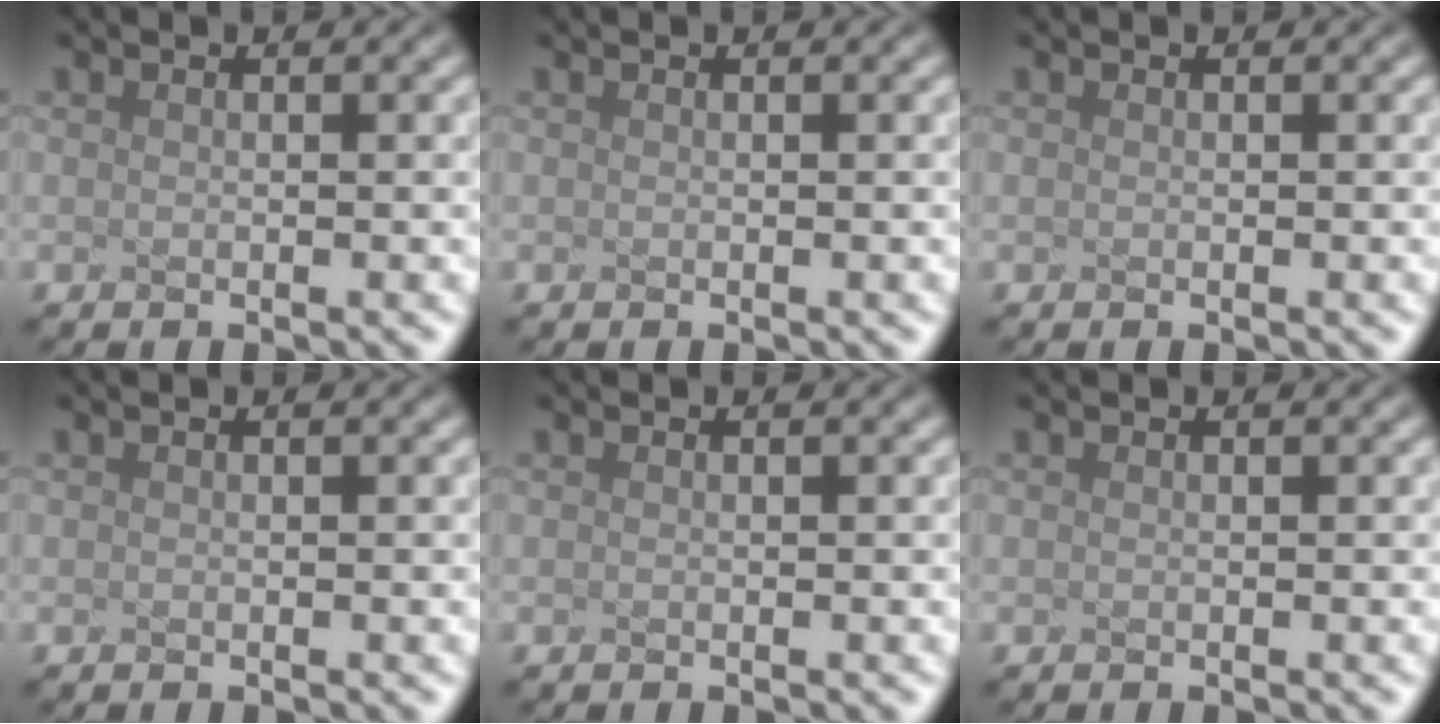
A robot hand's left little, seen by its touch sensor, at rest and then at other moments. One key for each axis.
{"total": 0.0}
{"total": 0.0}
{"total": 0.0}
{"total": 0.0}
{"total": 0.0}